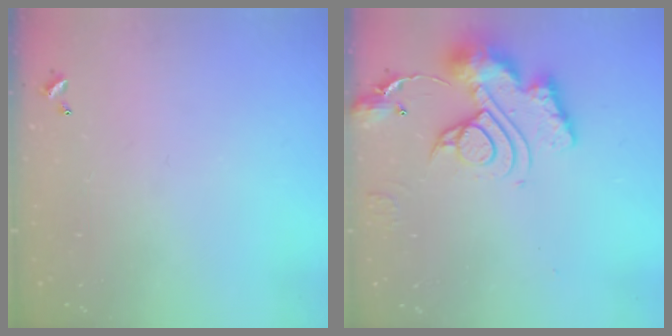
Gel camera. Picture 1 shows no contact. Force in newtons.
{"total": 15.0, "press": 14.9, "slide": 1.6}